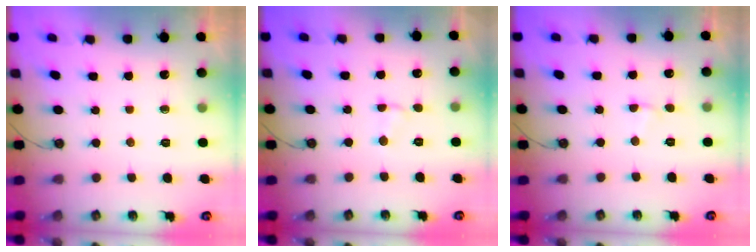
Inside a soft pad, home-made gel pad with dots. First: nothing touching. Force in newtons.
{"total": 2.6, "press": 2.6, "slide": 0.3}
{"total": 2.4, "press": 2.4, "slide": 0.5}